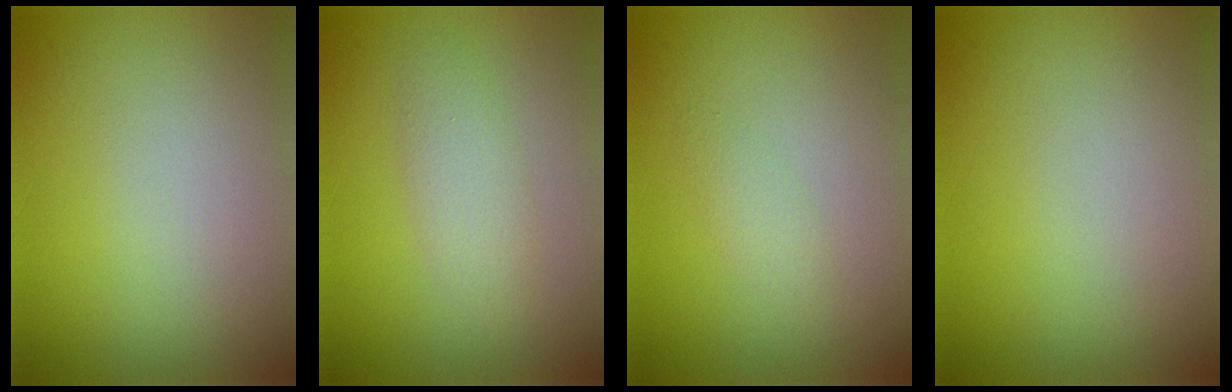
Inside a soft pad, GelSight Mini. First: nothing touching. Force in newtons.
{"total": 2.4, "press": 2.4, "slide": 0.1}
{"total": 1.1, "press": 1.1, "slide": 0.0}
{"total": 0.0}